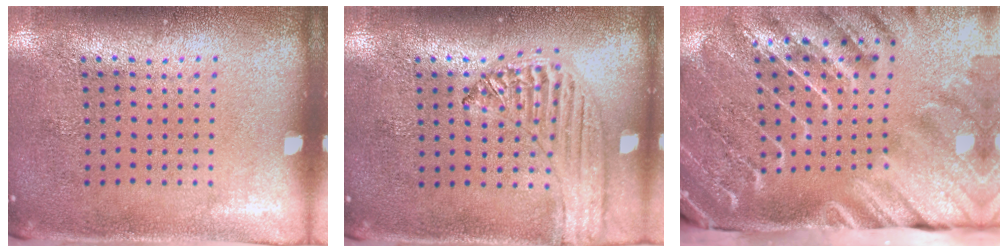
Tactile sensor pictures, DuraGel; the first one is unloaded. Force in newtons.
{"total": 1.3, "press": 1.3, "slide": 0.2}
{"total": 4.4, "press": 3.4, "slide": 2.8}